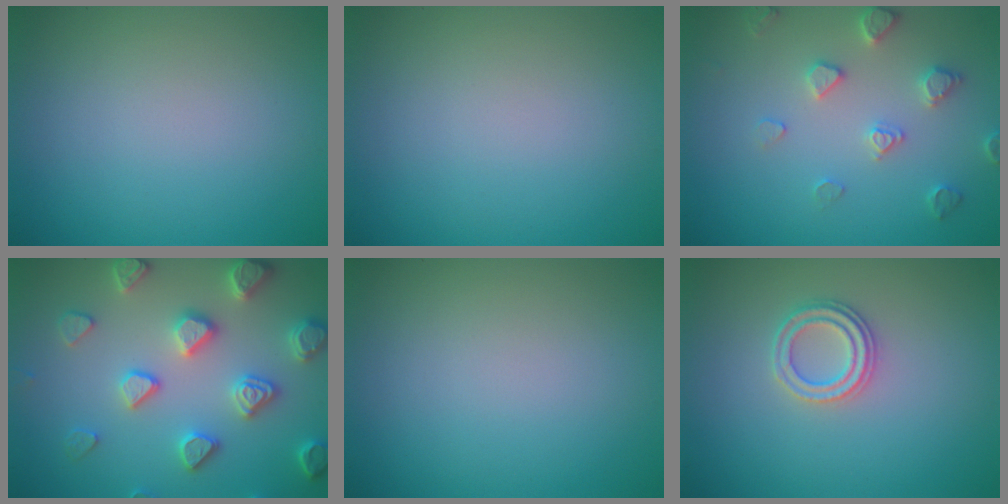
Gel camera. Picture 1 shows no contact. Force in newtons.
{"total": 0.0}
{"total": 2.9, "press": 2.8, "slide": 0.7}
{"total": 4.7, "press": 4.7, "slide": 0.9}
{"total": 0.0}
{"total": 2.3, "press": 2.1, "slide": 0.8}